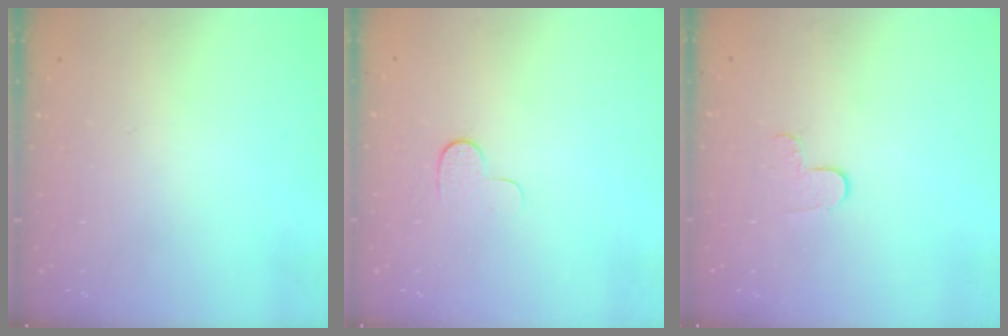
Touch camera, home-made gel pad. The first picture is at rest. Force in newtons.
{"total": 3.9, "press": 3.9, "slide": 0.3}
{"total": 4.7, "press": 4.6, "slide": 0.4}